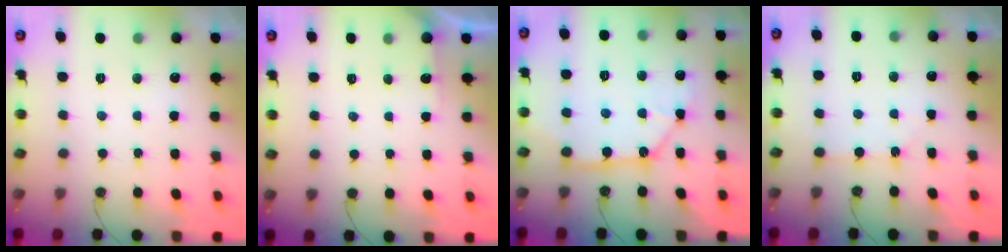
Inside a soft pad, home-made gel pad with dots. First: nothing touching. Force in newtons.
{"total": 3.3, "press": 3.3, "slide": 0.3}
{"total": 11.1, "press": 11.0, "slide": 1.4}
{"total": 3.9, "press": 3.9, "slide": 0.5}